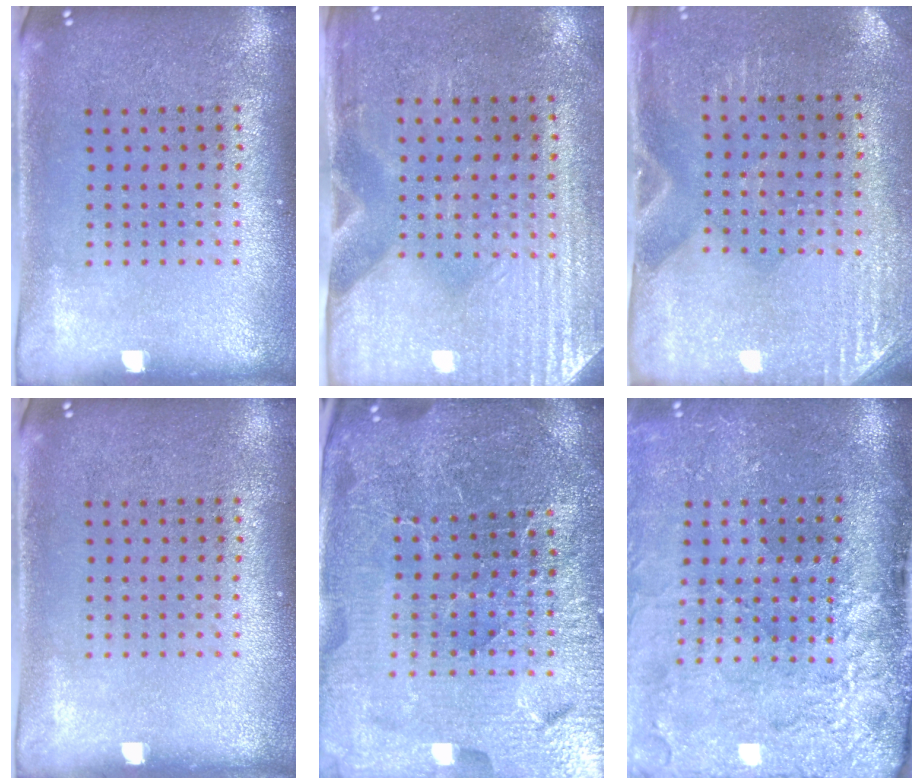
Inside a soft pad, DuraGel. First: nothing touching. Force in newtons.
{"total": 3.0, "press": 2.6, "slide": 1.5}
{"total": 2.9, "press": 2.5, "slide": 1.3}
{"total": 0.0}
{"total": 6.1, "press": 5.4, "slide": 2.7}
{"total": 4.4, "press": 3.4, "slide": 2.7}